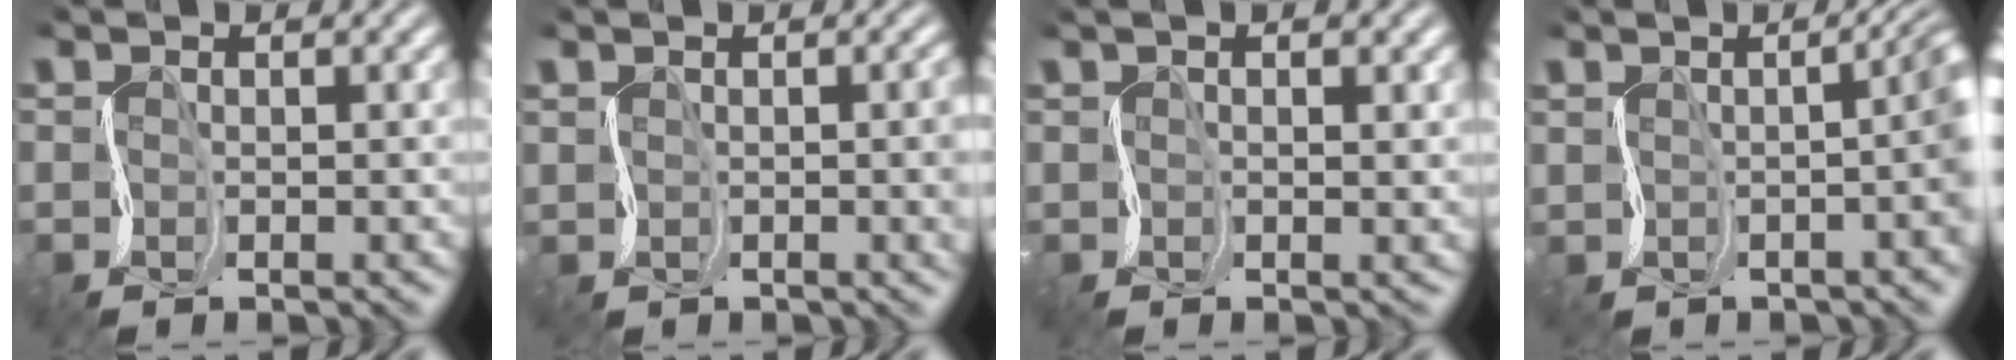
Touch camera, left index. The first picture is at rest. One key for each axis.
{"total": 1.1, "fx": 0.5, "fy": 0.3, "fz": 0.9, "tx": -0.011, "ty": -0.004, "tz": 0.017}
{"total": 1.1, "fx": 1.0, "fy": -0.2, "fz": 0.5, "tx": -0.018, "ty": -0.002, "tz": 0.019}
{"total": 4.9, "fx": 0.3, "fy": 1.6, "fz": 4.6, "tx": -0.018, "ty": 0.000, "tz": 0.005}